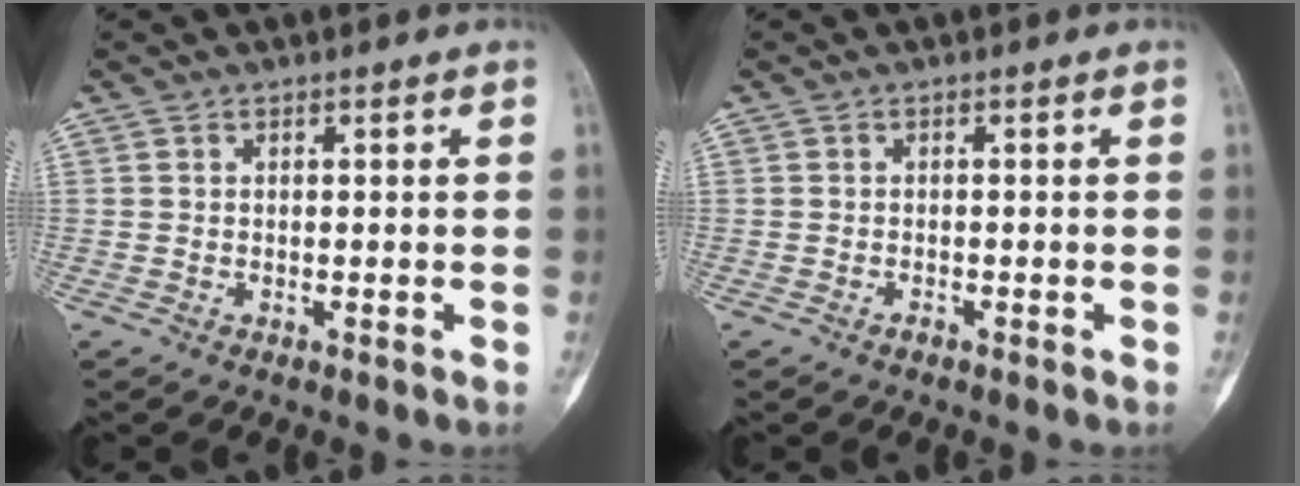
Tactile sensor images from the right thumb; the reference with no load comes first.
{"total": 0.6, "force": [-0.5, 0.2, 0.3], "torque": [-0.006, 0.003, -0.008]}